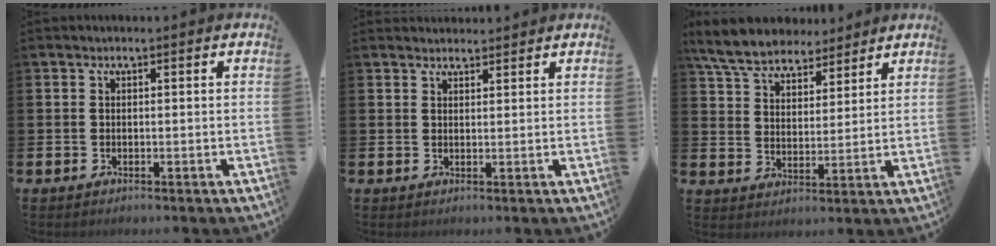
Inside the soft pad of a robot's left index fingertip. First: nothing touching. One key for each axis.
{"total": 2.2, "fx": 2.1, "fy": 0.5, "fz": -0.1, "tx": 0.009, "ty": -0.010, "tz": 0.037}
{"total": 7.6, "fx": 7.0, "fy": 2.4, "fz": 1.8, "tx": -0.067, "ty": -0.028, "tz": 0.129}